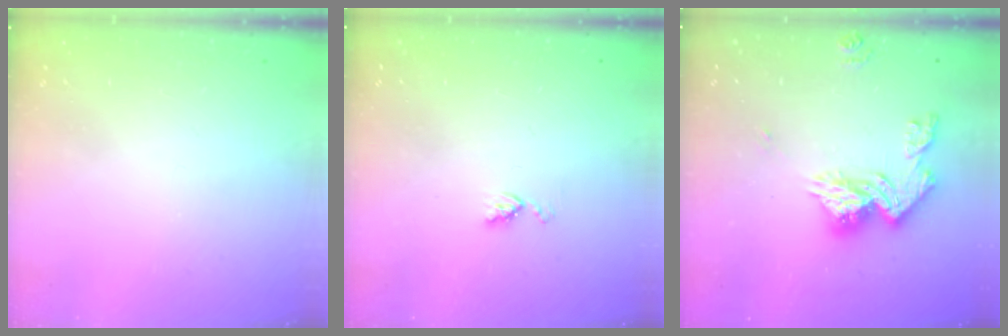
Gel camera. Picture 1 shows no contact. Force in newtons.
{"total": 4.0, "press": 4.0, "slide": 0.6}
{"total": 14.3, "press": 14.2, "slide": 1.5}